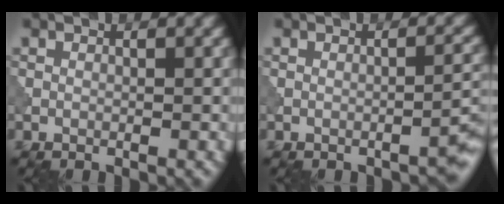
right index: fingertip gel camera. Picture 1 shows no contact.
{"total": 2.0, "force": [-1.4, 0.3, 1.3], "torque": [-0.014, 0.011, -0.025]}